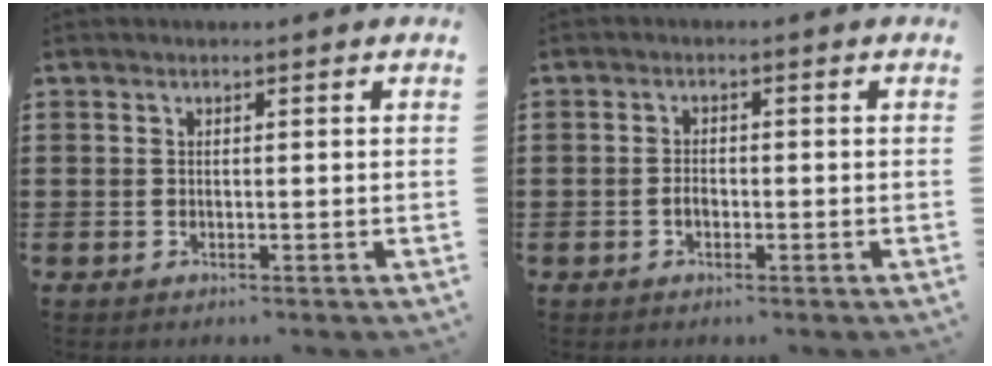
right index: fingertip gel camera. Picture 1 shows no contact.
{"total": 1.5, "force": [-0.6, 0.7, 1.2], "torque": [-0.024, 0.000, -0.010]}